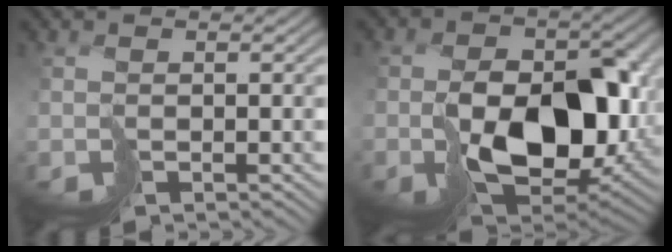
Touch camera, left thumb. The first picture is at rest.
{"total": 13.9, "force": [-1.6, 9.3, 10.3], "torque": [-0.130, -0.020, -0.017]}